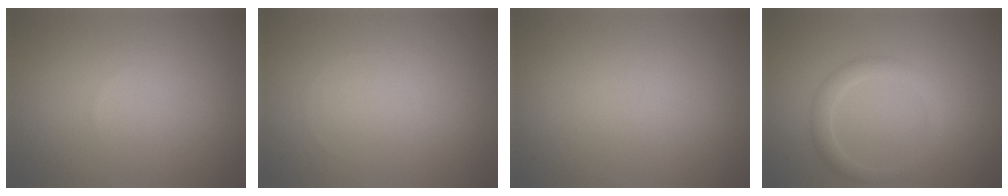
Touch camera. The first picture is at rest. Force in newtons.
{"total": 0.0}
{"total": 0.0}
{"total": 2.2, "press": 2.2, "slide": 0.2}